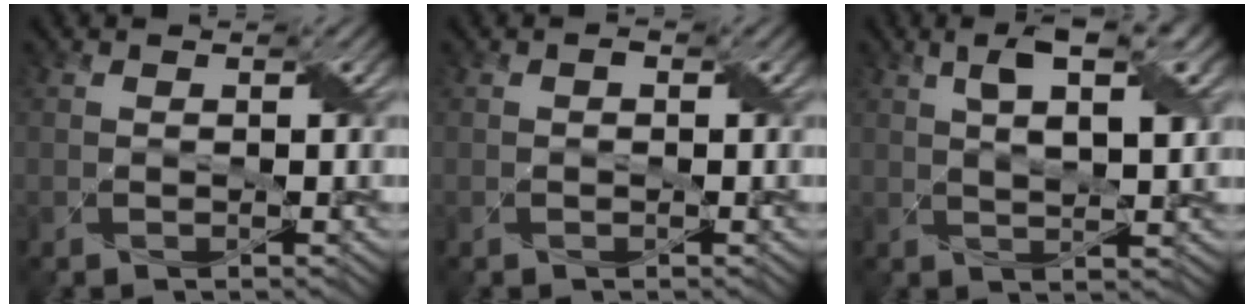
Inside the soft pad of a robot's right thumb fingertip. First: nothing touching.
{"total": 0.9, "force": [-0.2, 0.7, 0.6], "torque": [-0.005, 0.000, -0.004]}
{"total": 6.6, "force": [2.3, 2.2, 5.8], "torque": [-0.096, 0.011, 0.033]}